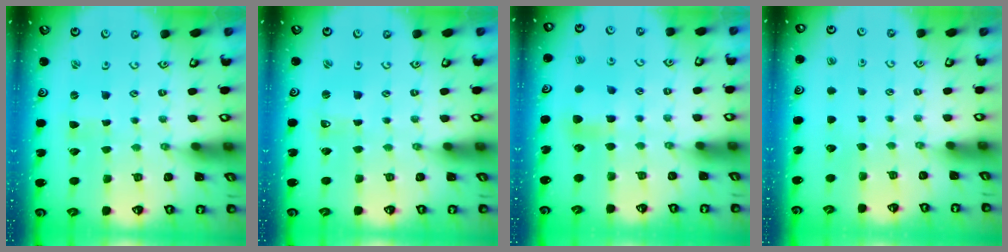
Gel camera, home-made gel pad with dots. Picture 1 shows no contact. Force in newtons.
{"total": 0.6, "press": 0.6, "slide": 0.1}
{"total": 6.5, "press": 6.5, "slide": 0.9}
{"total": 0.0}